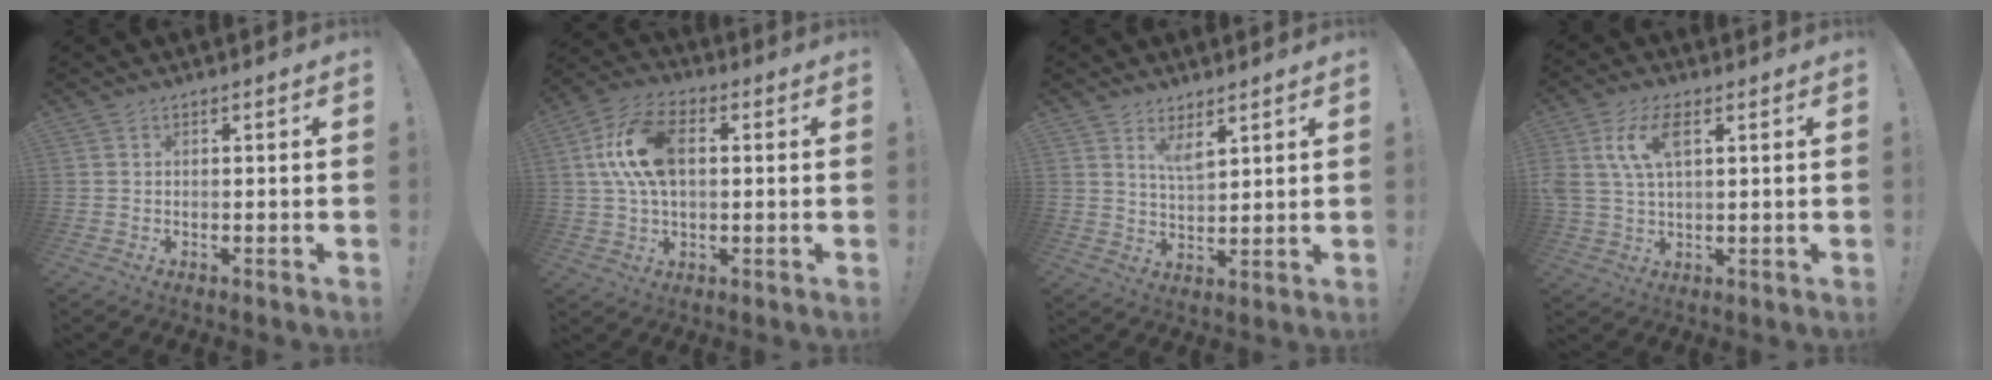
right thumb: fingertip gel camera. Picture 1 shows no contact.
{"total": 14.6, "force": [2.5, 8.8, 11.3], "torque": [-0.214, 0.008, 0.047]}
{"total": 5.9, "force": [4.2, 2.2, 3.6], "torque": [-0.068, -0.023, 0.074]}
{"total": 10.0, "force": [3.3, 5.2, 7.9], "torque": [-0.167, 0.004, 0.061]}